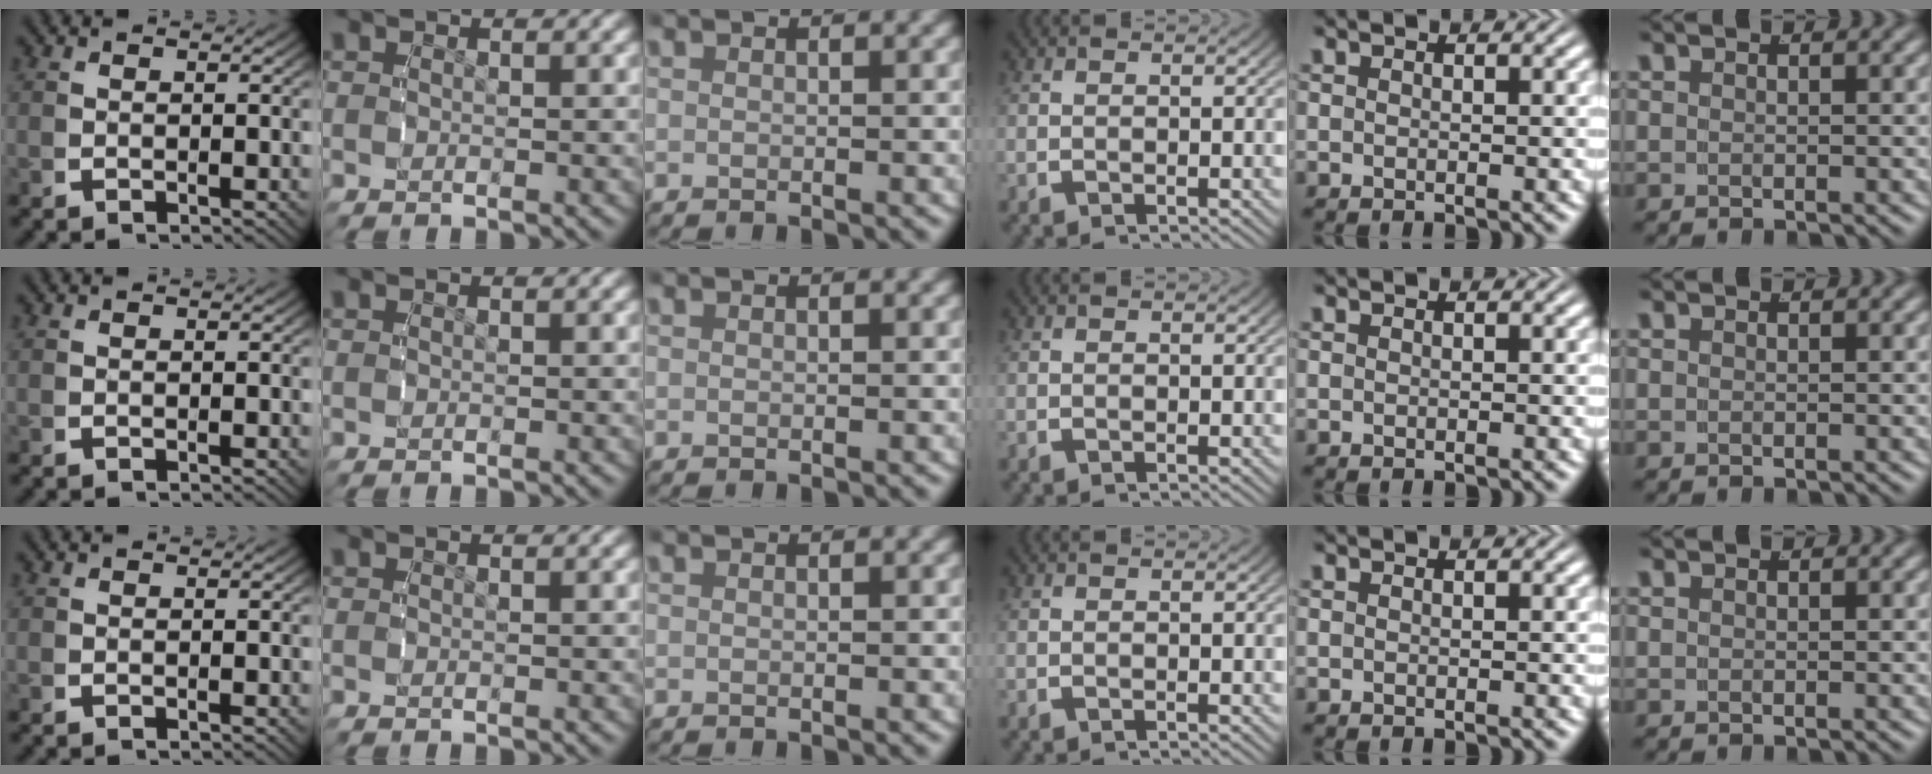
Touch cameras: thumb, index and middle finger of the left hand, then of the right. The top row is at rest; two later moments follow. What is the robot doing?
{"motion": "reach", "object": "napkin"}